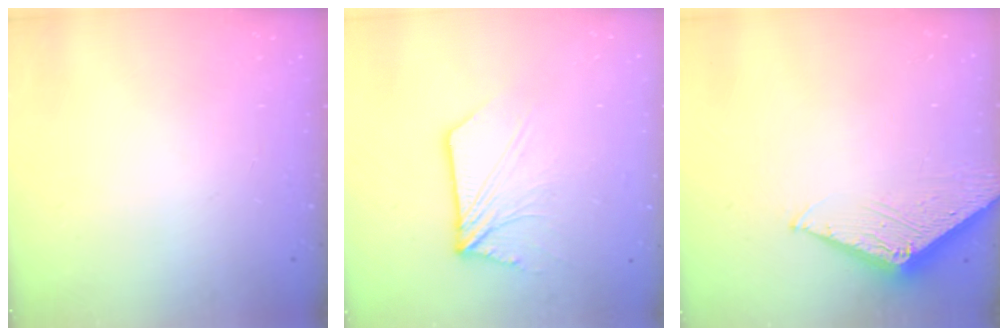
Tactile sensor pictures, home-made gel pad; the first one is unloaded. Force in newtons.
{"total": 9.8, "press": 9.7, "slide": 0.9}
{"total": 6.5, "press": 6.5, "slide": 0.4}